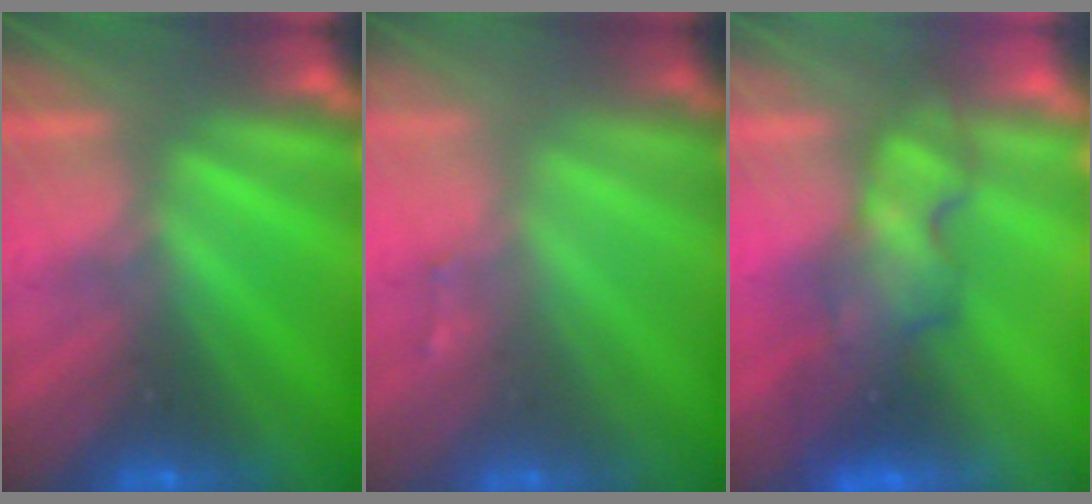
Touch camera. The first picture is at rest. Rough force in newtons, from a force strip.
{"total": 1.5}
{"total": 4.1}